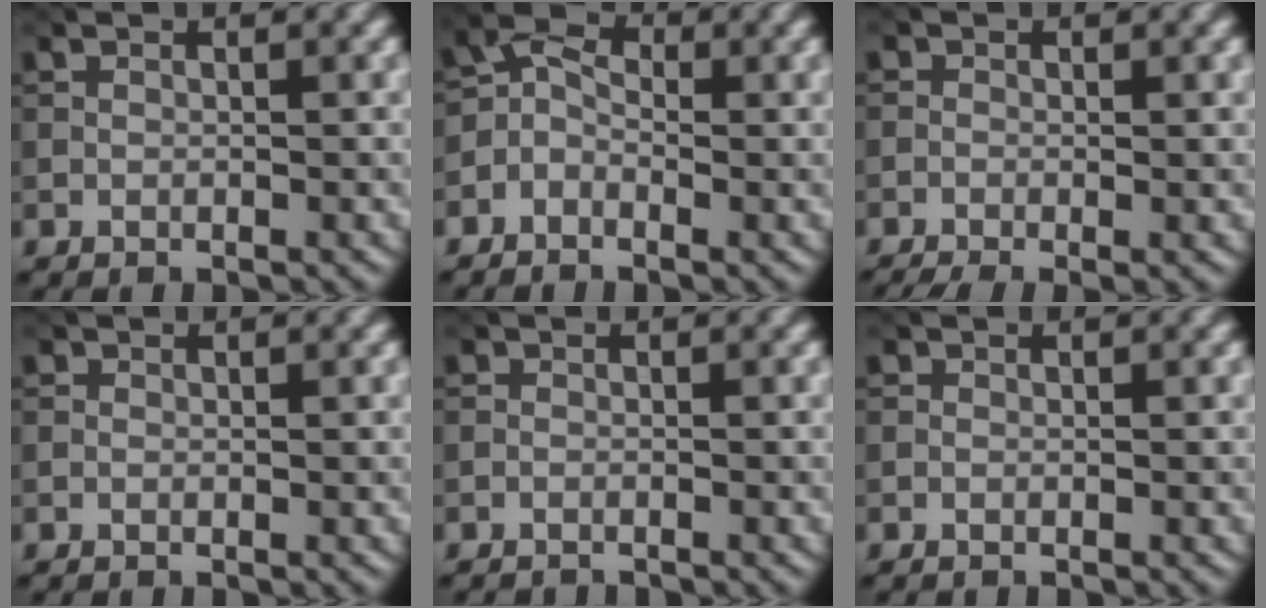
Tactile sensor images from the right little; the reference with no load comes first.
{"total": 2.4, "force": [-1.5, 1.7, 1.0], "torque": [-0.010, 0.008, -0.036]}
{"total": 2.0, "force": [-1.6, 0.4, 1.2], "torque": [-0.019, -0.012, -0.030]}
{"total": 0.6, "force": [-0.5, 0.0, -0.4], "torque": [0.012, -0.004, -0.004]}
{"total": 1.7, "force": [-1.7, 0.0, -0.3], "torque": [0.013, -0.008, -0.027]}
{"total": 0.9, "force": [-0.8, 0.1, -0.4], "torque": [0.012, -0.007, -0.011]}